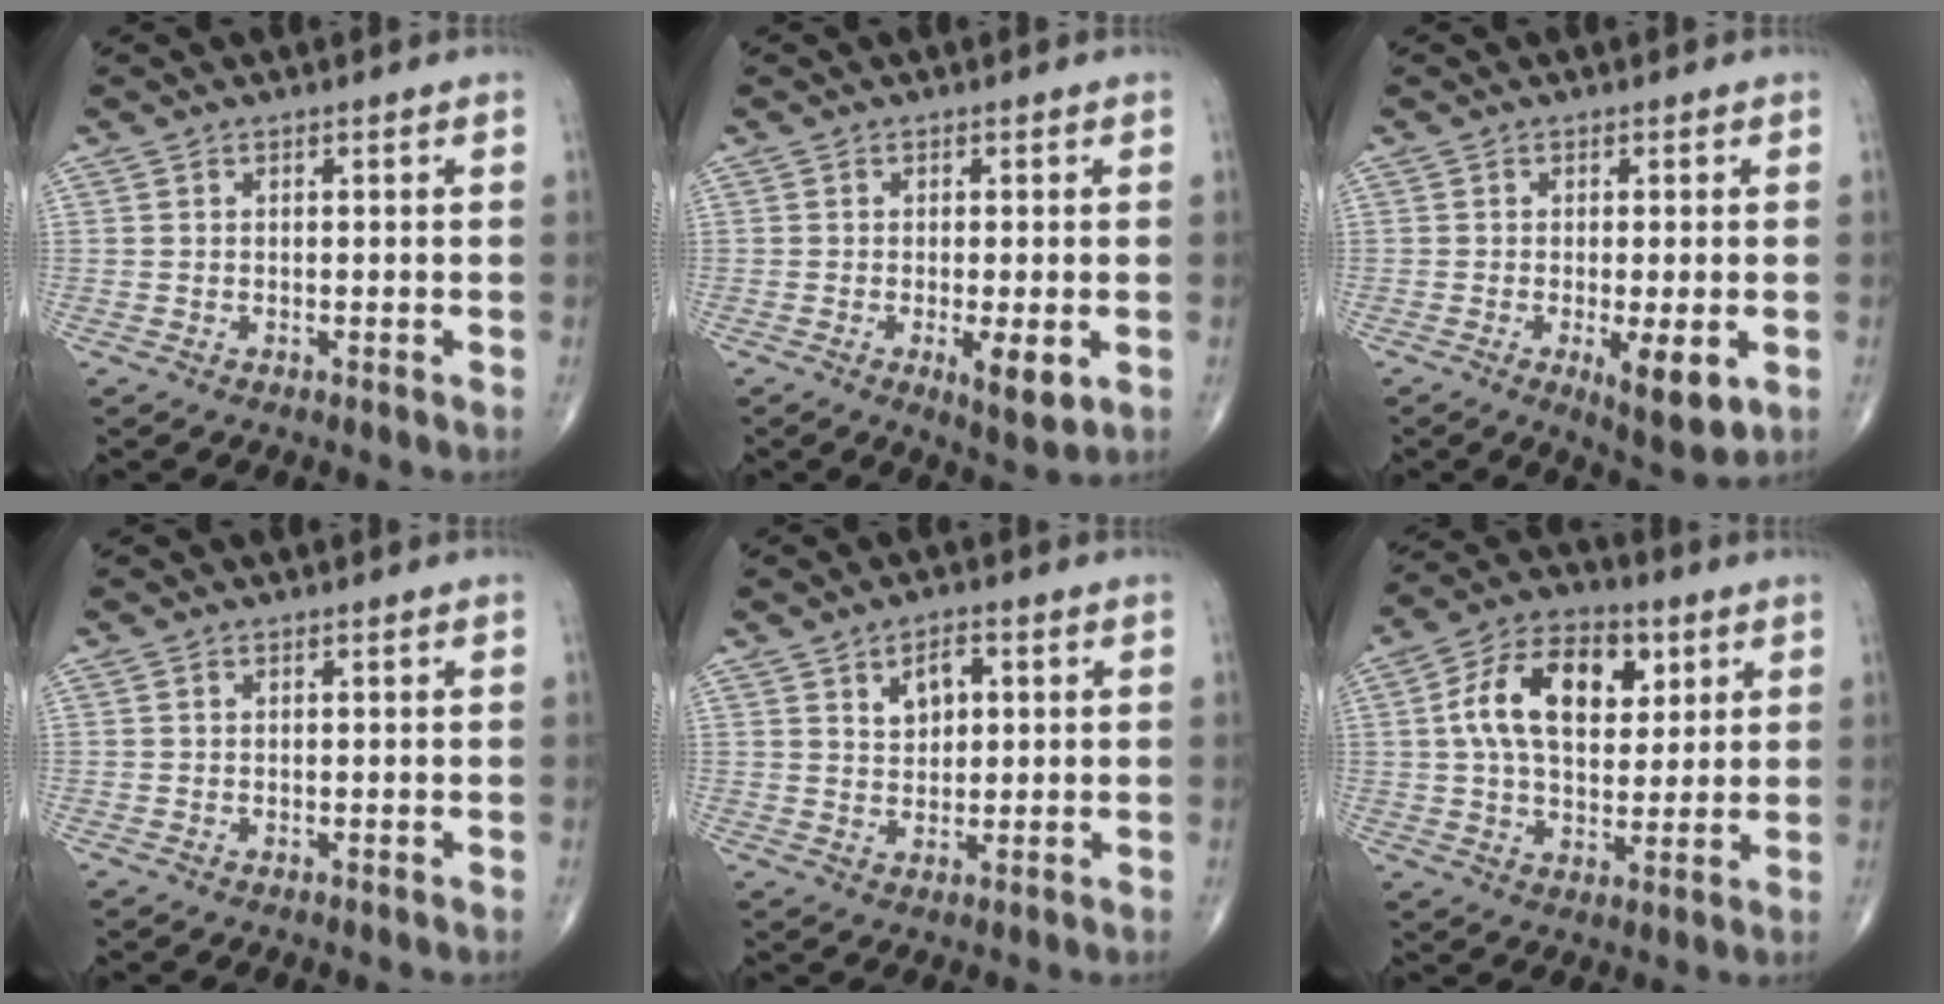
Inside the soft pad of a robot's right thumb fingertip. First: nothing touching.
{"total": 5.3, "force": [-1.4, 1.4, 4.9], "torque": [-0.074, -0.015, -0.022]}
{"total": 7.1, "force": [-2.1, 1.9, 6.5], "torque": [-0.095, -0.020, -0.029]}
{"total": 0.0}
{"total": 5.0, "force": [1.8, 3.1, 3.4], "torque": [-0.035, -0.006, 0.029]}
{"total": 15.9, "force": [4.2, 9.8, 11.8], "torque": [-0.176, 0.004, 0.067]}